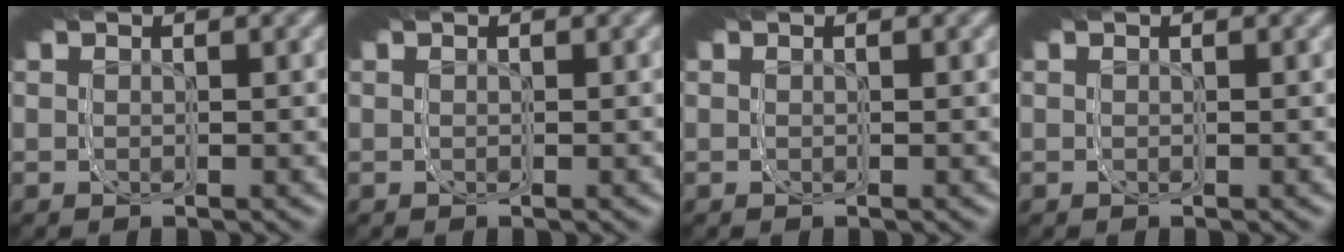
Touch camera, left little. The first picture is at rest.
{"total": 0.0}
{"total": 0.0}
{"total": 0.0}